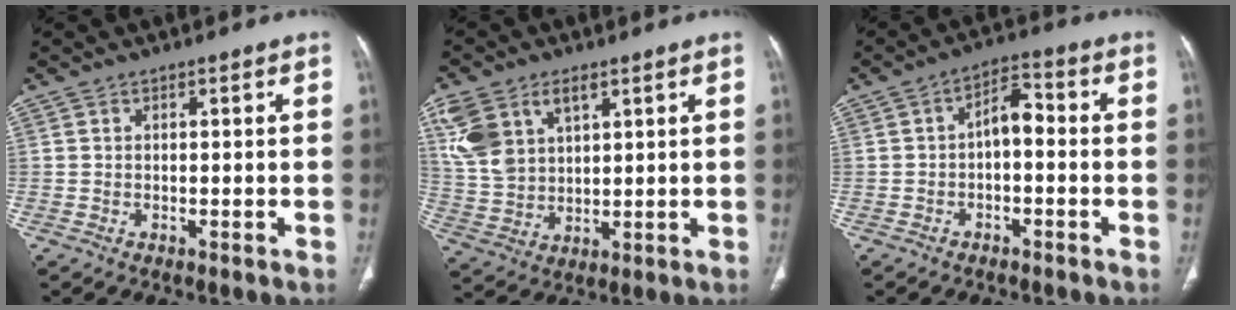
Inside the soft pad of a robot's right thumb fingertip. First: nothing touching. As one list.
[{"total": 12.0, "force": [5.6, 7.3, 7.7], "torque": [-0.155, -0.006, 0.120]}, {"total": 5.4, "force": [-0.9, 3.0, 4.5], "torque": [-0.061, 0.032, -0.024]}]